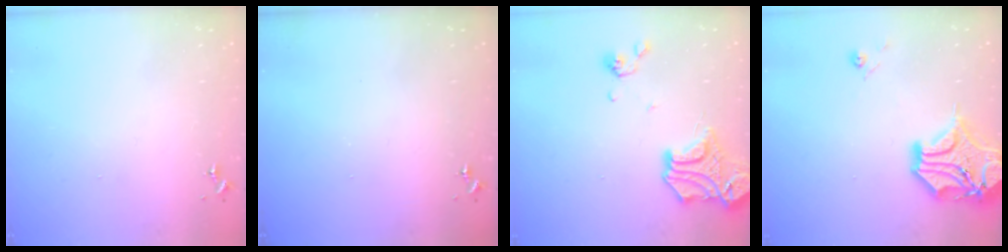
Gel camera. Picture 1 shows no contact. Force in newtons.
{"total": 0.0}
{"total": 17.6, "press": 17.5, "slide": 1.9}
{"total": 16.2, "press": 16.0, "slide": 2.6}